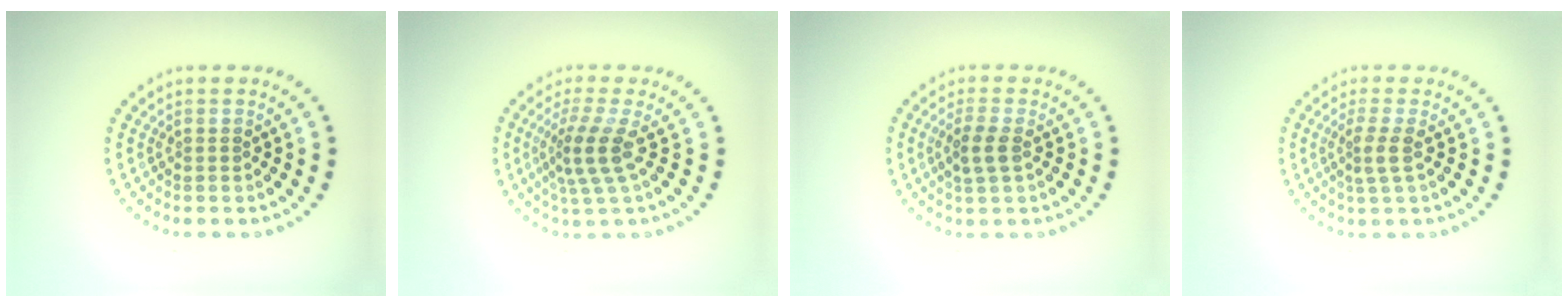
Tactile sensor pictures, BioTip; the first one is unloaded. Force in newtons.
{"total": 3.4, "press": 2.4, "slide": 2.4}
{"total": 2.2, "press": 2.1, "slide": 0.6}
{"total": 1.9, "press": 1.4, "slide": 1.3}